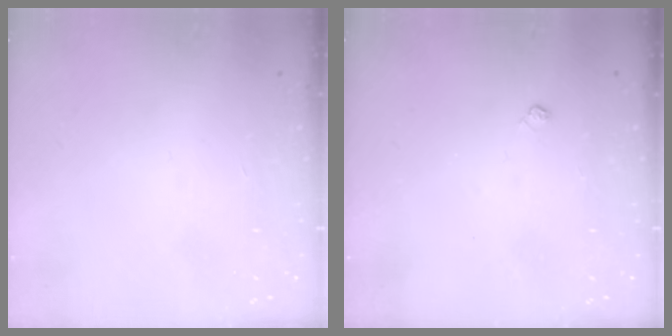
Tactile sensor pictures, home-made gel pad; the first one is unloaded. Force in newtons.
{"total": 3.2, "press": 3.1, "slide": 0.5}